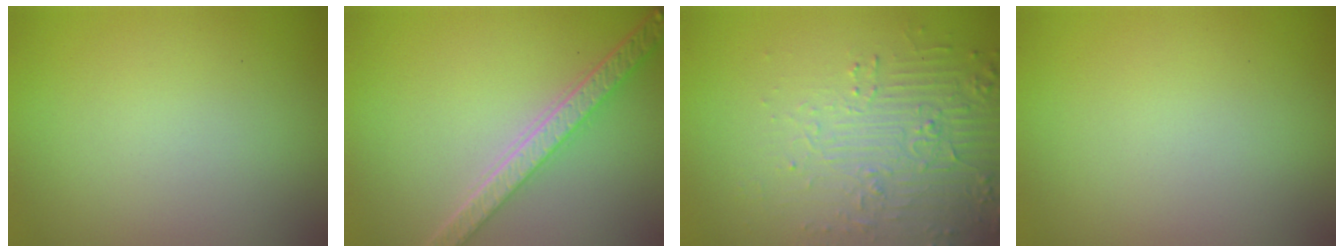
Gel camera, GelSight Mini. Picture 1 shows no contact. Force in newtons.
{"total": 5.3, "press": 4.0, "slide": 3.5}
{"total": 6.0, "press": 3.8, "slide": 4.6}
{"total": 0.0}